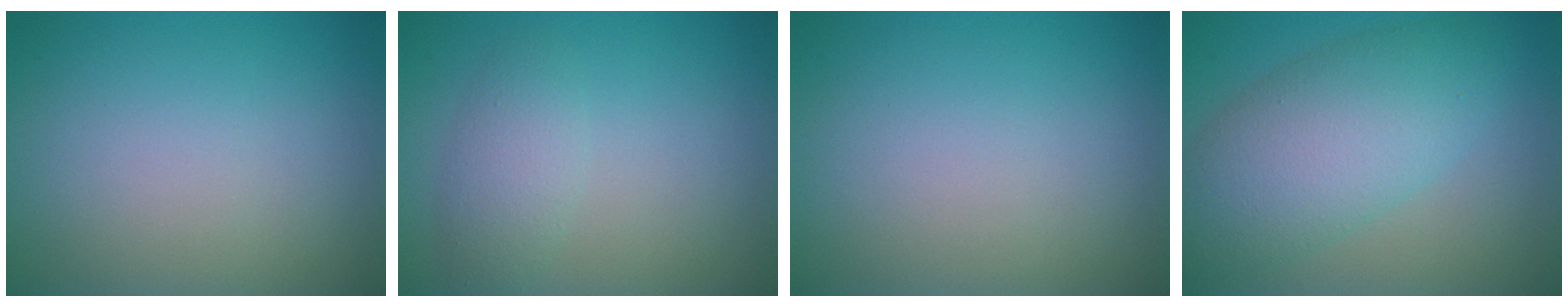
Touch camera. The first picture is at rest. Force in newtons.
{"total": 2.4, "press": 2.4, "slide": 0.1}
{"total": 0.0}
{"total": 7.5, "press": 7.5, "slide": 0.3}